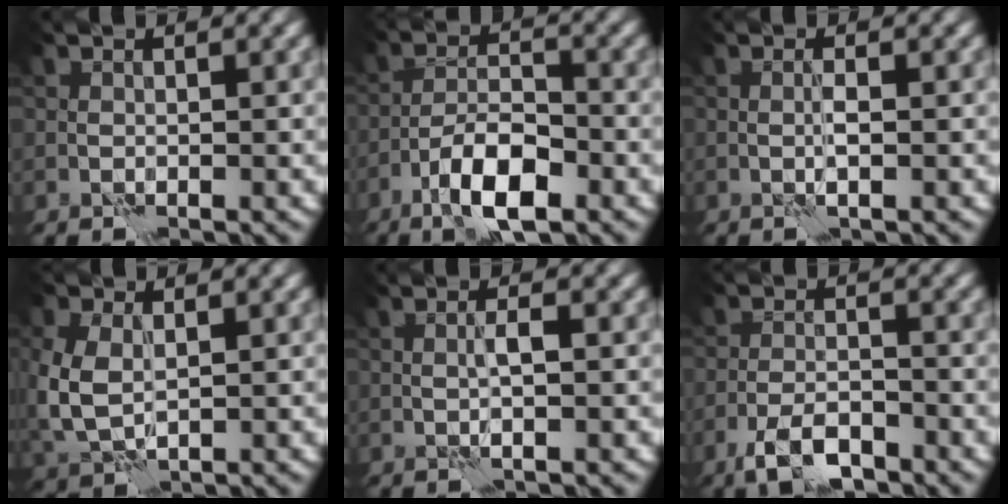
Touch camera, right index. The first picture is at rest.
{"total": 6.3, "force": [-3.5, 2.0, 4.8], "torque": [-0.082, 0.006, -0.065]}
{"total": 0.9, "force": [0.1, -0.2, 0.9], "torque": [-0.018, 0.002, 0.002]}
{"total": 5.1, "force": [0.3, 3.5, 3.7], "torque": [-0.105, -0.010, 0.012]}
{"total": 1.2, "force": [0.2, -0.1, 1.2], "torque": [-0.024, 0.003, 0.003]}
{"total": 4.2, "force": [-3.0, 1.4, 2.6], "torque": [-0.047, -0.003, -0.059]}